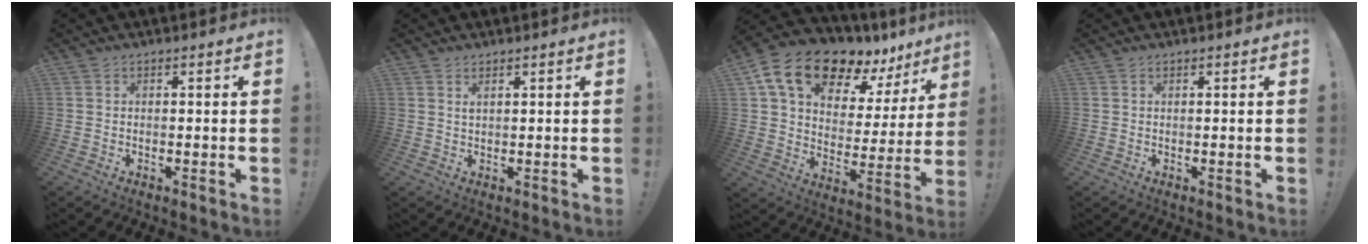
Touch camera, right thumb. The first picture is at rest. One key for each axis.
{"total": 1.0, "fx": 0.7, "fy": 0.2, "fz": 0.7, "tx": -0.013, "ty": -0.001, "tz": 0.013}
{"total": 17.2, "fx": 12.4, "fy": 8.1, "fz": 8.7, "tx": -0.154, "ty": -0.088, "tz": 0.221}
{"total": 0.0}